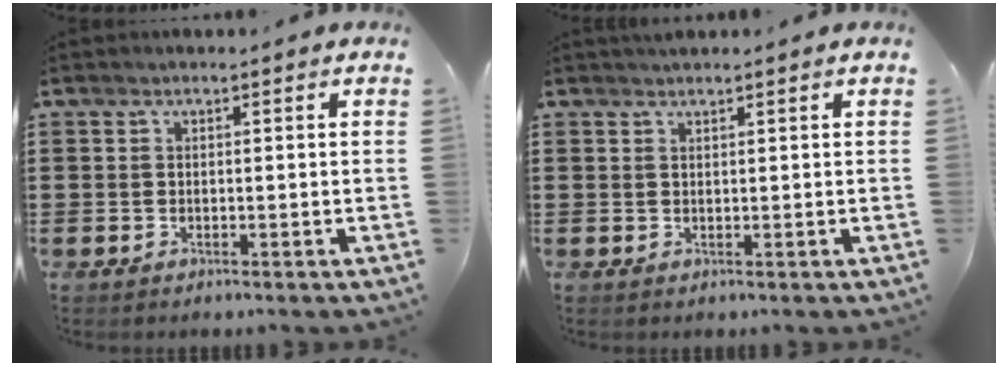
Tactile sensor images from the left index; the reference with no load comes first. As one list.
[{"total": 0.9, "force": [0.9, 0.1, 0.2], "torque": [-0.005, 0.000, 0.017]}]